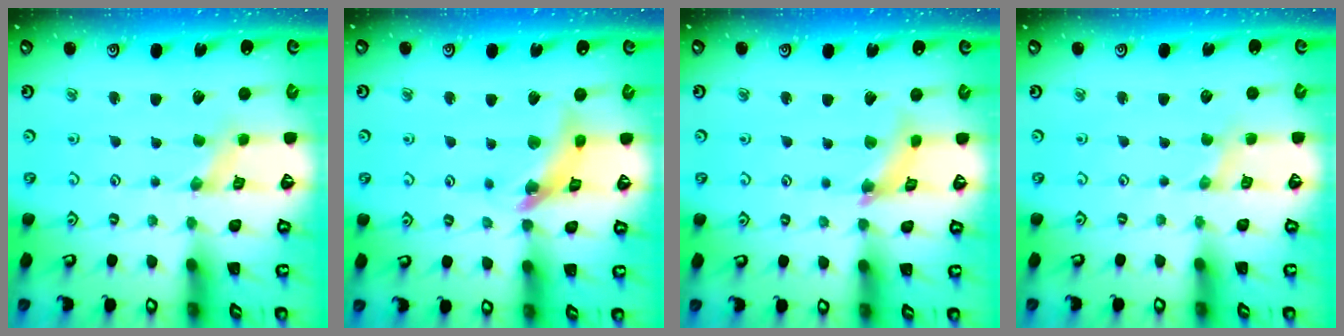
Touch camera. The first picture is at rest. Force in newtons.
{"total": 13.1, "press": 13.0, "slide": 1.7}
{"total": 7.1, "press": 7.1, "slide": 0.7}
{"total": 0.6, "press": 0.6, "slide": 0.1}